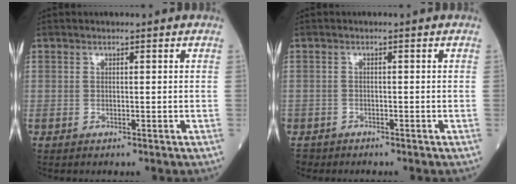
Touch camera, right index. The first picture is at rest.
{"total": 1.6, "force": [-1.3, 0.9, -0.3], "torque": [0.000, 0.000, -0.027]}